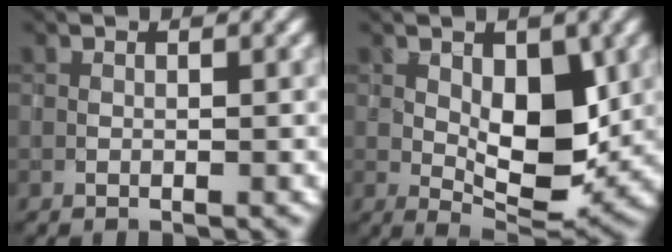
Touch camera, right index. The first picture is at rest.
{"total": 6.7, "force": [0.6, 3.6, 5.6], "torque": [-0.089, -0.011, 0.018]}